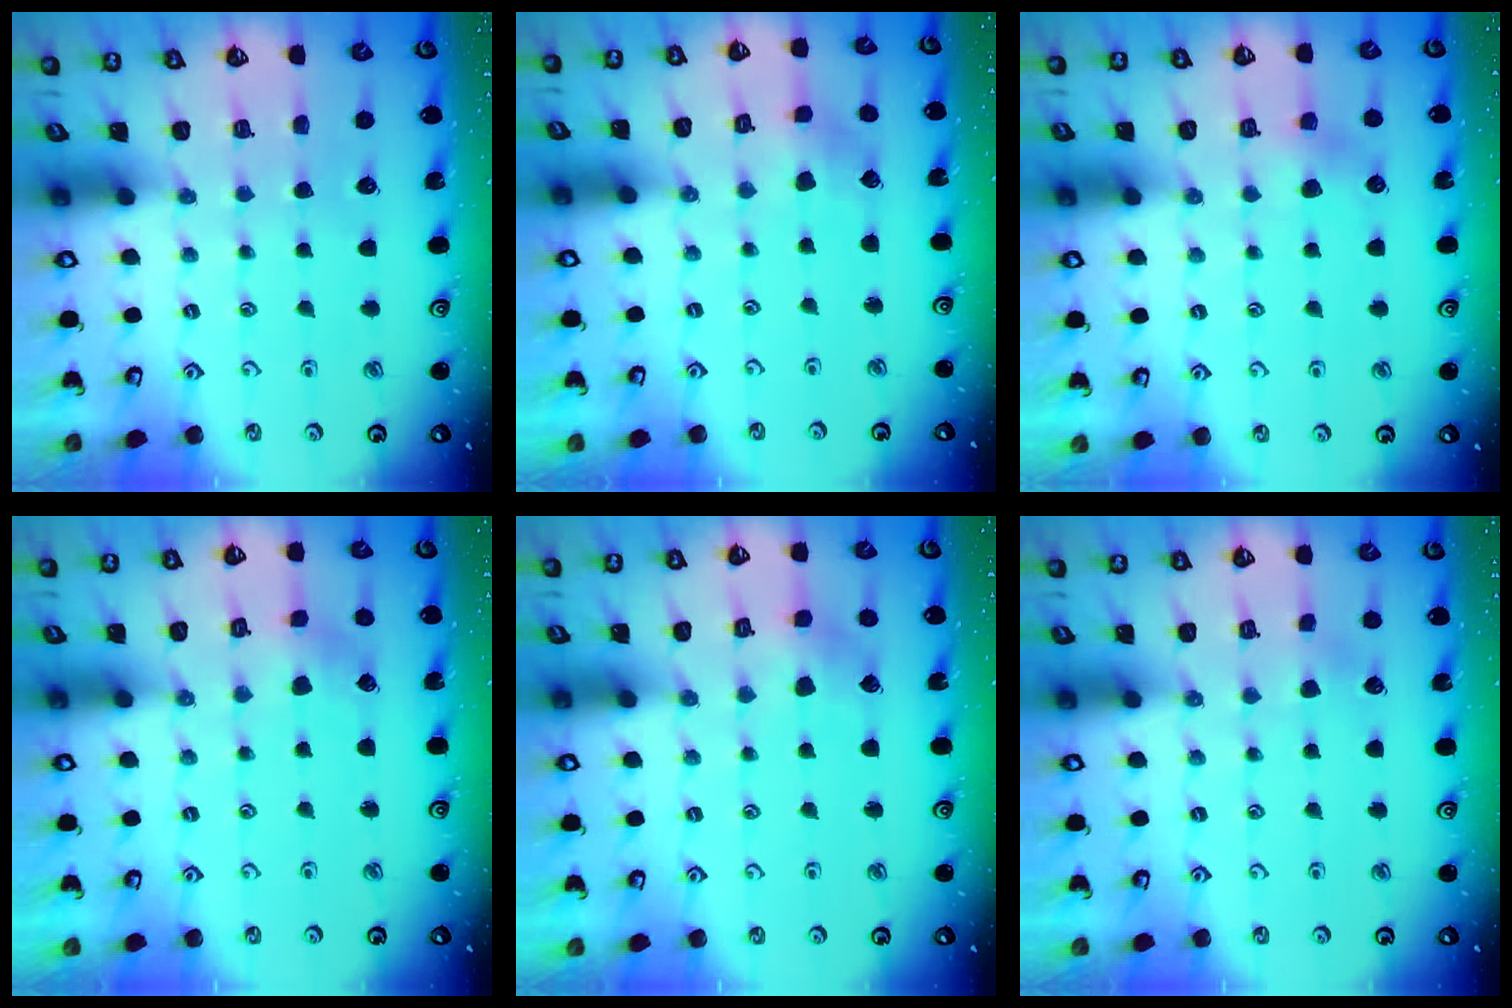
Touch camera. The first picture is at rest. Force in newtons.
{"total": 3.0, "press": 3.0, "slide": 0.1}
{"total": 4.5, "press": 4.3, "slide": 1.2}
{"total": 1.9, "press": 1.9, "slide": 0.2}
{"total": 4.3, "press": 4.3, "slide": 0.5}
{"total": 1.6, "press": 1.6, "slide": 0.0}